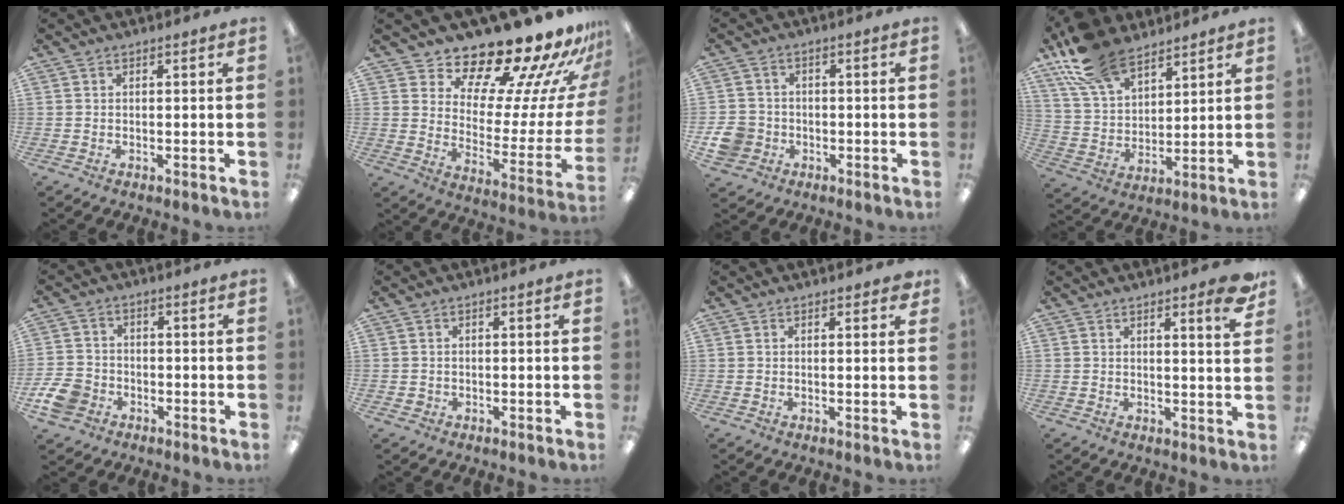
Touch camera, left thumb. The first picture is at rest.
{"total": 20.2, "force": [18.2, 4.6, 7.6], "torque": [-0.112, -0.158, 0.300]}
{"total": 6.6, "force": [-1.9, 5.9, 2.3], "torque": [-0.059, 0.012, -0.036]}
{"total": 16.2, "force": [11.5, 8.3, 7.9], "torque": [-0.170, -0.042, 0.219]}
{"total": 7.4, "force": [-3.2, 5.7, 3.3], "torque": [-0.081, 0.020, -0.061]}
{"total": 1.1, "force": [0.0, 1.1, 0.2], "torque": [-0.003, 0.005, -0.002]}
{"total": 1.6, "force": [1.2, 0.7, 0.7], "torque": [0.000, -0.002, 0.017]}
{"total": 5.4, "force": [3.8, 0.7, 3.8], "torque": [-0.051, -0.021, 0.057]}